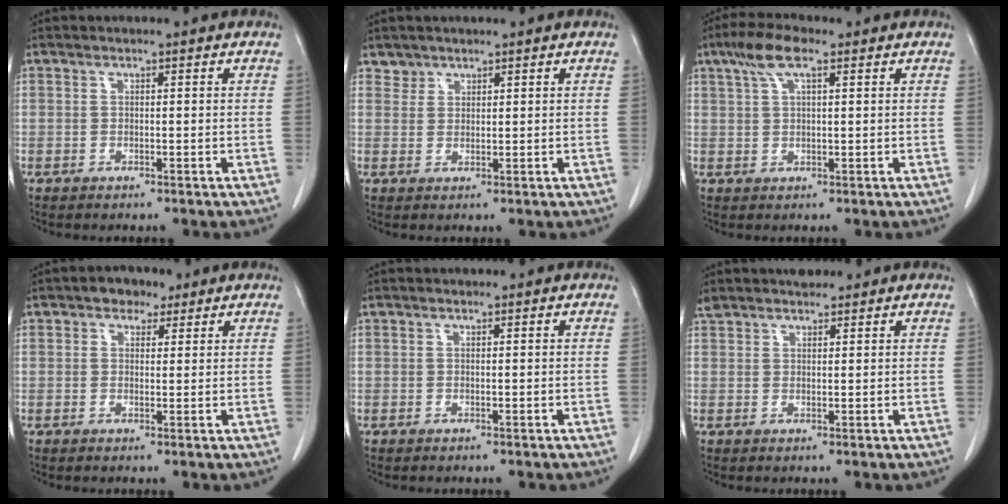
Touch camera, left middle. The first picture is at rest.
{"total": 1.7, "force": [1.4, 0.9, -0.4], "torque": [0.014, 0.005, 0.022]}
{"total": 5.4, "force": [3.0, 1.3, 4.3], "torque": [-0.092, 0.019, 0.057]}
{"total": 3.2, "force": [2.0, 2.1, 1.3], "torque": [-0.021, 0.010, 0.029]}
{"total": 0.0}
{"total": 3.3, "force": [3.0, 1.1, 0.8], "torque": [-0.017, 0.018, 0.052]}